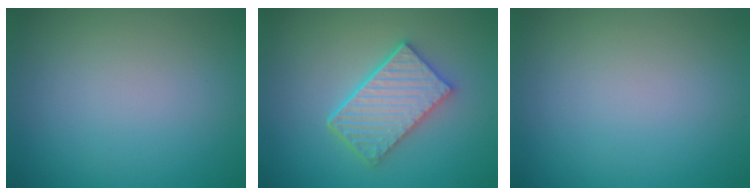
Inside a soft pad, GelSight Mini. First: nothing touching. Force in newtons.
{"total": 5.3, "press": 4.3, "slide": 3.2}
{"total": 0.0}